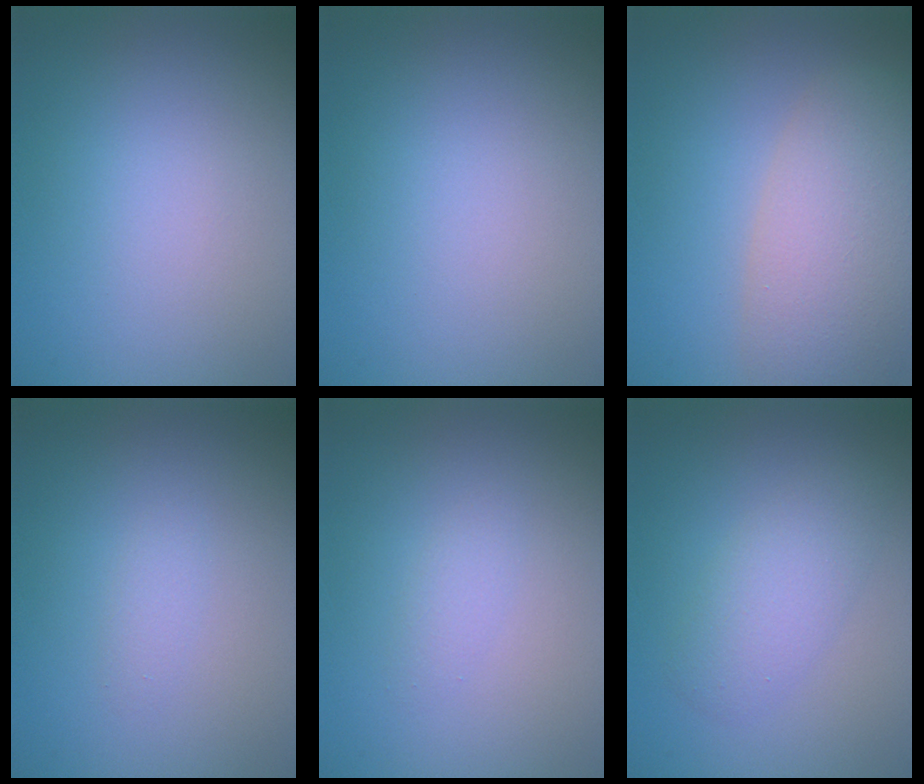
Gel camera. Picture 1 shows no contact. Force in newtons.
{"total": 0.0}
{"total": 7.6, "press": 7.6, "slide": 0.4}
{"total": 0.8, "press": 0.8, "slide": 0.0}
{"total": 0.8, "press": 0.8, "slide": 0.0}
{"total": 2.9, "press": 2.9, "slide": 0.0}